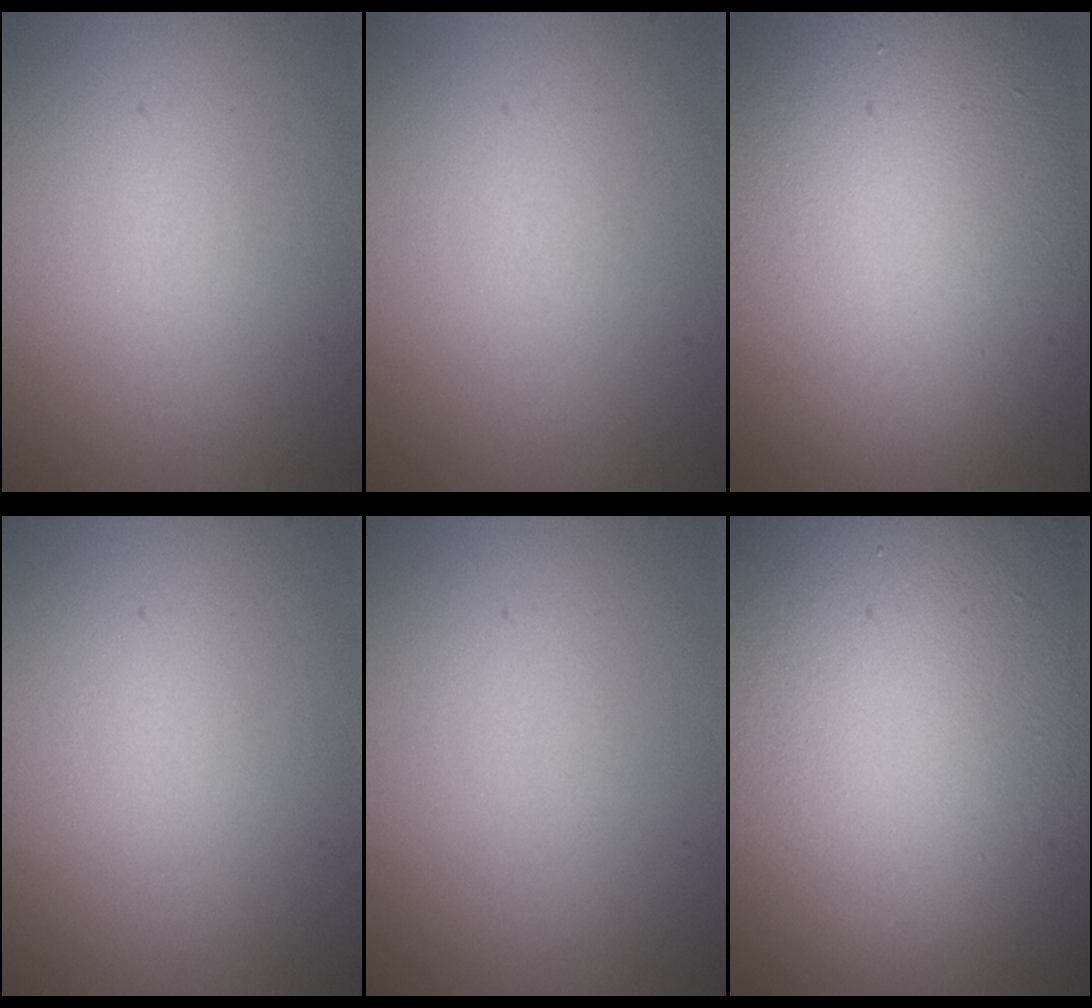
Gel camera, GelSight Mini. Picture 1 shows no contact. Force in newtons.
{"total": 0.0}
{"total": 15.3, "press": 15.3, "slide": 1.0}
{"total": 0.0}
{"total": 0.0}
{"total": 25.5, "press": 25.5, "slide": 1.0}